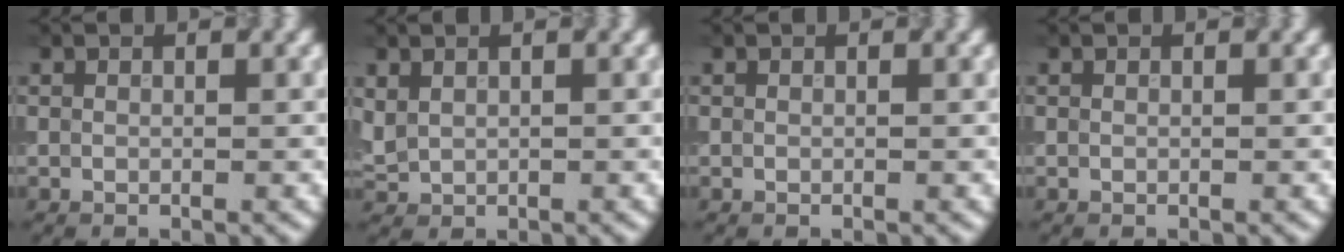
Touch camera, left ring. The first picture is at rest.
{"total": 1.0, "force": [0.6, 0.7, 0.4], "torque": [-0.012, 0.000, 0.017]}
{"total": 0.0}
{"total": 0.0}